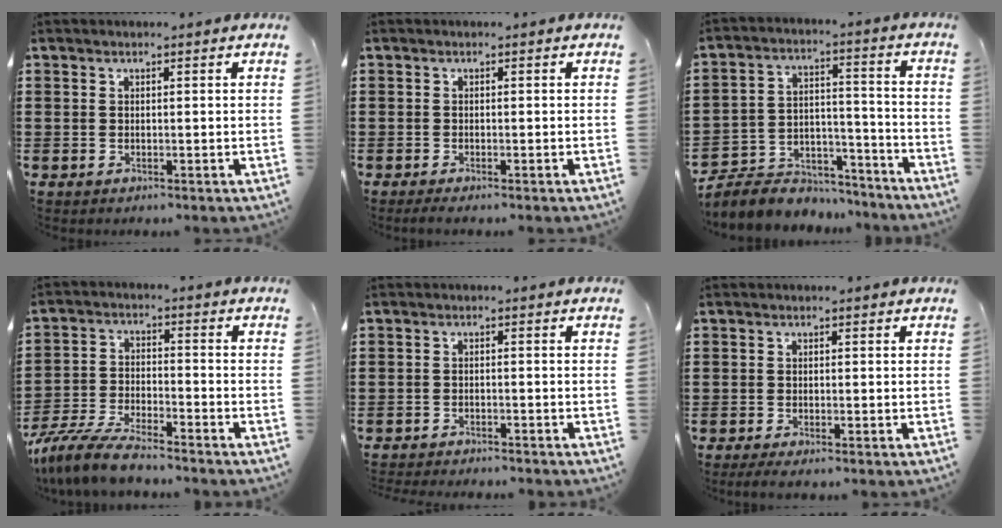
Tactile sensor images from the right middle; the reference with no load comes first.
{"total": 0.6, "force": [-0.4, 0.0, 0.4], "torque": [-0.007, -0.007, -0.006]}
{"total": 7.2, "force": [-6.7, 2.4, 0.8], "torque": [-0.027, 0.015, -0.136]}
{"total": 7.2, "force": [-6.7, 1.0, 2.7], "torque": [-0.064, 0.006, -0.130]}
{"total": 1.8, "force": [-1.8, 0.0, 0.0], "torque": [-0.004, 0.001, -0.039]}
{"total": 0.9, "force": [-0.6, 0.0, 0.6], "torque": [-0.009, -0.006, -0.009]}